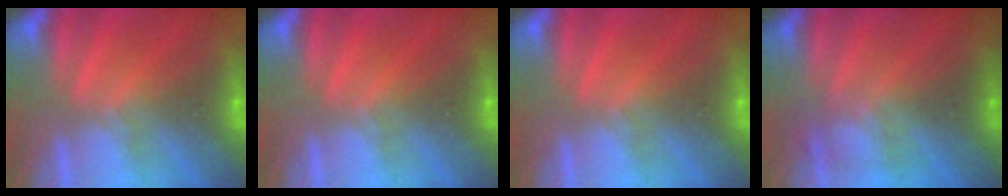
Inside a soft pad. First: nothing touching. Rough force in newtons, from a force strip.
{"total": 0.0}
{"total": 0.0}
{"total": 2.4}